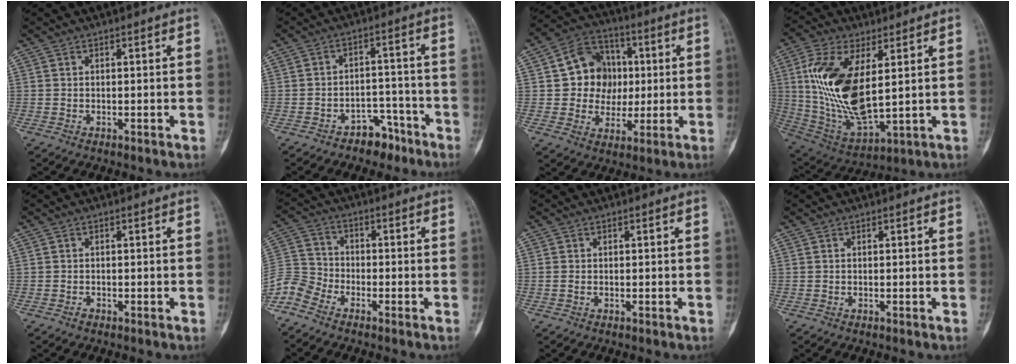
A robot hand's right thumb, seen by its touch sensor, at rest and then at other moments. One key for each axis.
{"total": 5.9, "fx": -4.3, "fy": 3.7, "fz": 1.6, "tx": 0.005, "ty": 0.052, "tz": -0.064}
{"total": 12.8, "fx": 1.5, "fy": 11.1, "fz": 6.2, "tx": -0.047, "ty": 0.012, "tz": 0.024}
{"total": 18.6, "fx": 3.3, "fy": 8.5, "fz": 16.2, "tx": -0.328, "ty": -0.019, "tz": 0.077}
{"total": 0.7, "fx": -0.5, "fy": 0.4, "fz": 0.2, "tx": 0.000, "ty": 0.002, "tz": -0.012}
{"total": 6.9, "fx": -5.3, "fy": 3.8, "fz": 2.3, "tx": -0.050, "ty": 0.023, "tz": -0.121}
{"total": 0.8, "fx": -0.1, "fy": 0.5, "fz": 0.6, "tx": -0.017, "ty": -0.002, "tz": -0.002}
{"total": 0.0}